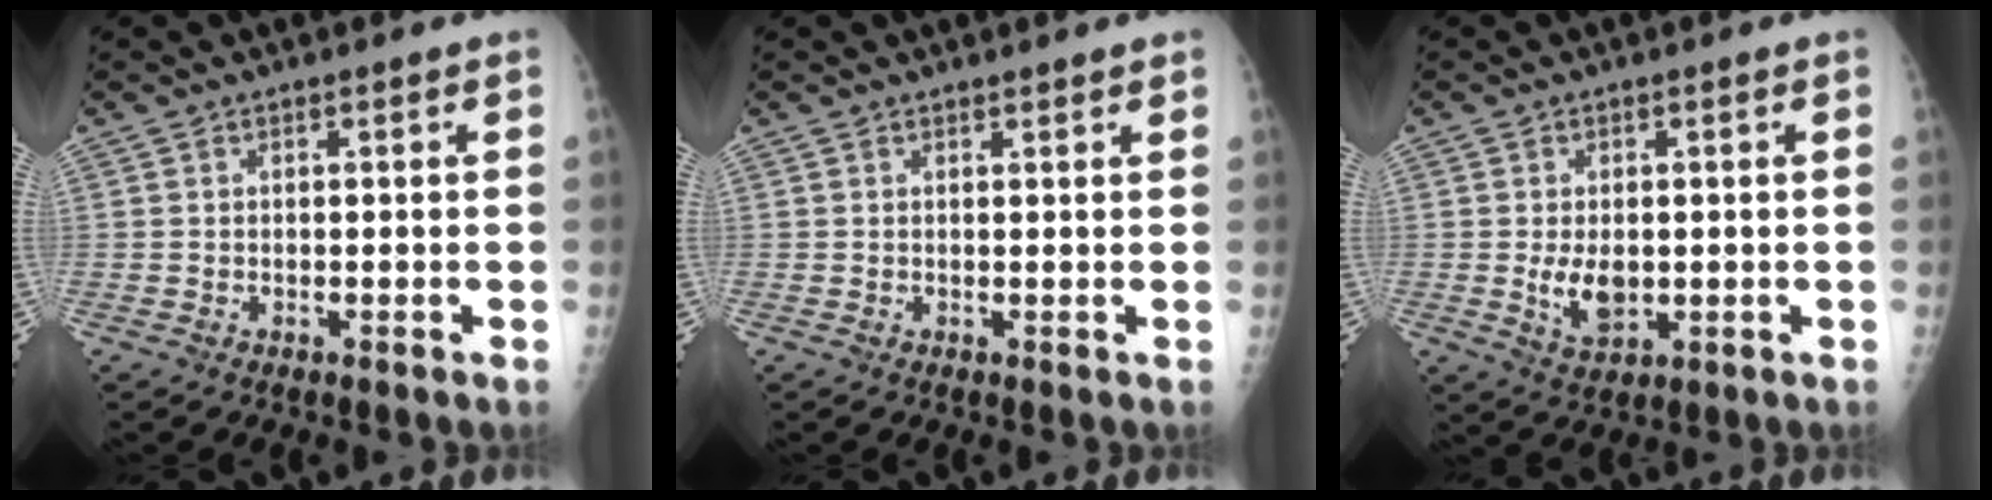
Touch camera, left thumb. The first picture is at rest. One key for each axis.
{"total": 1.2, "fx": 1.1, "fy": 0.0, "fz": 0.6, "tx": -0.003, "ty": -0.001, "tz": 0.016}
{"total": 5.5, "fx": -0.3, "fy": 3.2, "fz": 4.4, "tx": -0.067, "ty": -0.010, "tz": 0.005}